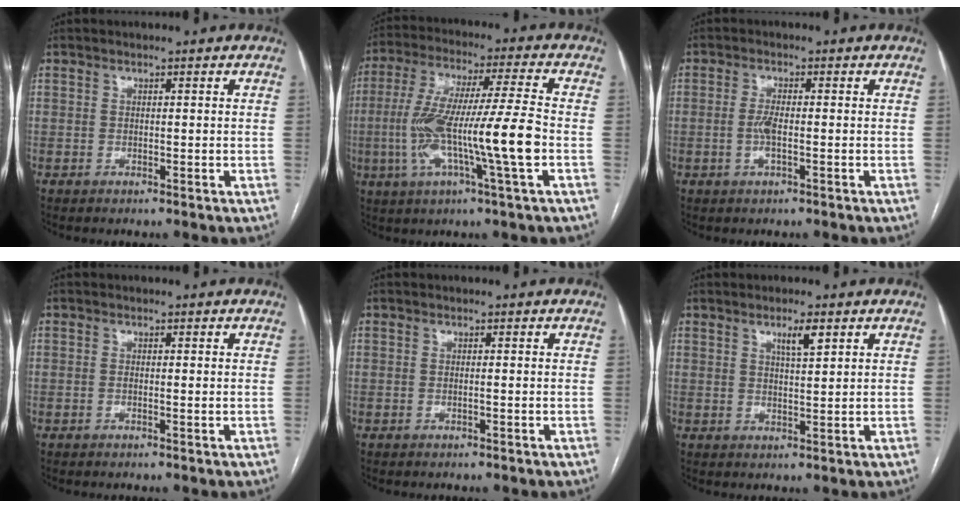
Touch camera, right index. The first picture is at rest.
{"total": 16.1, "force": [-3.2, 0.0, 15.8], "torque": [-0.304, 0.001, -0.062]}
{"total": 2.8, "force": [-0.5, 0.5, 2.7], "torque": [-0.064, -0.003, -0.011]}
{"total": 0.9, "force": [0.0, 0.2, 0.9], "torque": [-0.018, -0.002, 0.001]}
{"total": 0.0}
{"total": 3.2, "force": [1.8, 0.4, 2.7], "torque": [-0.046, -0.002, 0.031]}